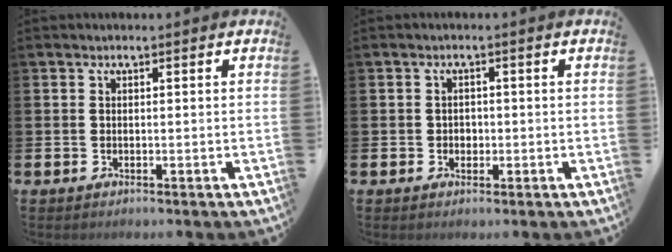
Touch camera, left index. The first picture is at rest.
{"total": 1.4, "force": [-0.1, 1.3, 0.5], "torque": [-0.003, 0.005, -0.005]}